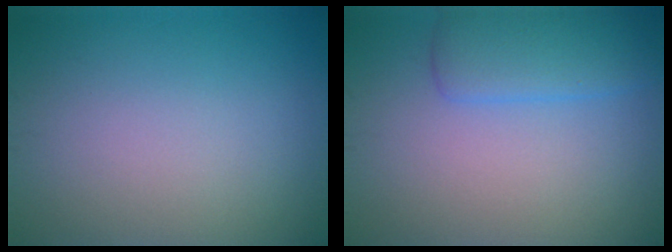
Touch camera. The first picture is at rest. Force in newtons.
{"total": 3.4, "press": 3.4, "slide": 0.3}